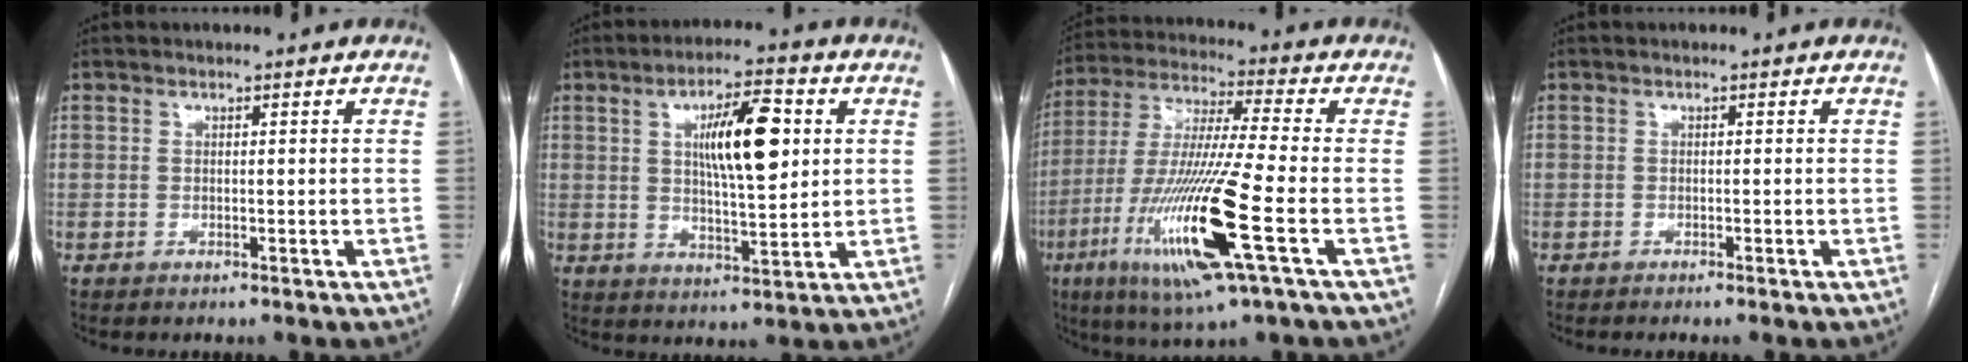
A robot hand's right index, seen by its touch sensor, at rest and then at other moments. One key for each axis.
{"total": 11.3, "fx": 2.9, "fy": 2.7, "fz": 10.6, "tx": -0.178, "ty": 0.007, "tz": 0.048}
{"total": 18.7, "fx": -6.5, "fy": 0.2, "fz": 17.6, "tx": -0.375, "ty": -0.033, "tz": -0.125}
{"total": 1.0, "fx": -0.8, "fy": -0.2, "fz": 0.6, "tx": -0.009, "ty": 0.002, "tz": -0.011}